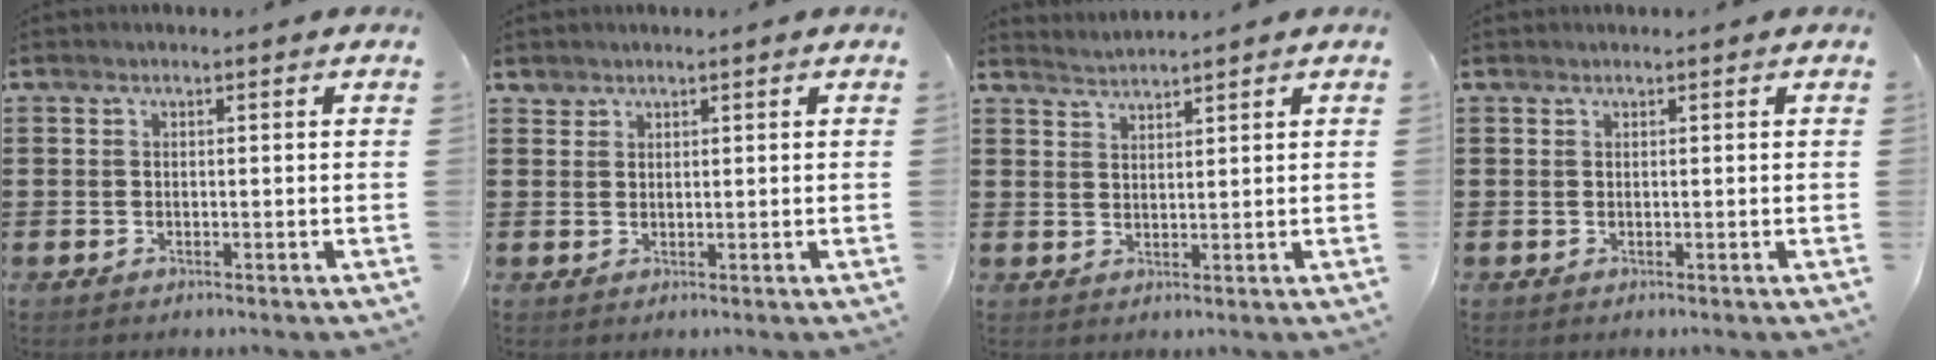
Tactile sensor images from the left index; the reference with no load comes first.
{"total": 1.3, "force": [1.2, 0.5, 0.0], "torque": [-0.003, 0.001, 0.024]}
{"total": 2.0, "force": [1.9, -0.5, -0.4], "torque": [0.002, -0.002, 0.037]}
{"total": 0.0}